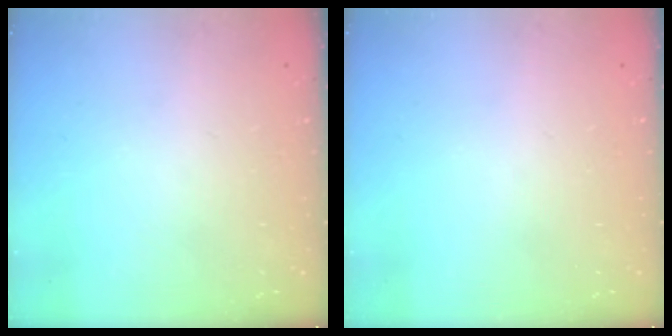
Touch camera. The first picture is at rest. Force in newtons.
{"total": 0.0}